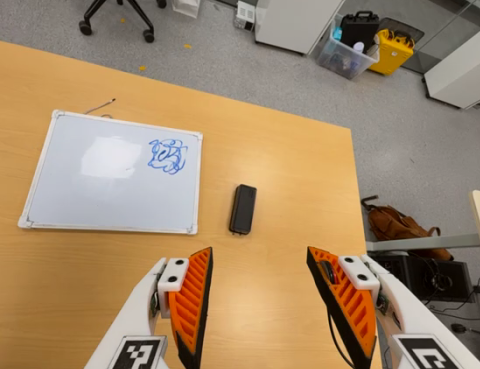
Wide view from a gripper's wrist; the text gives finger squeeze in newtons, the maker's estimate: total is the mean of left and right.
{"total": 0.0}